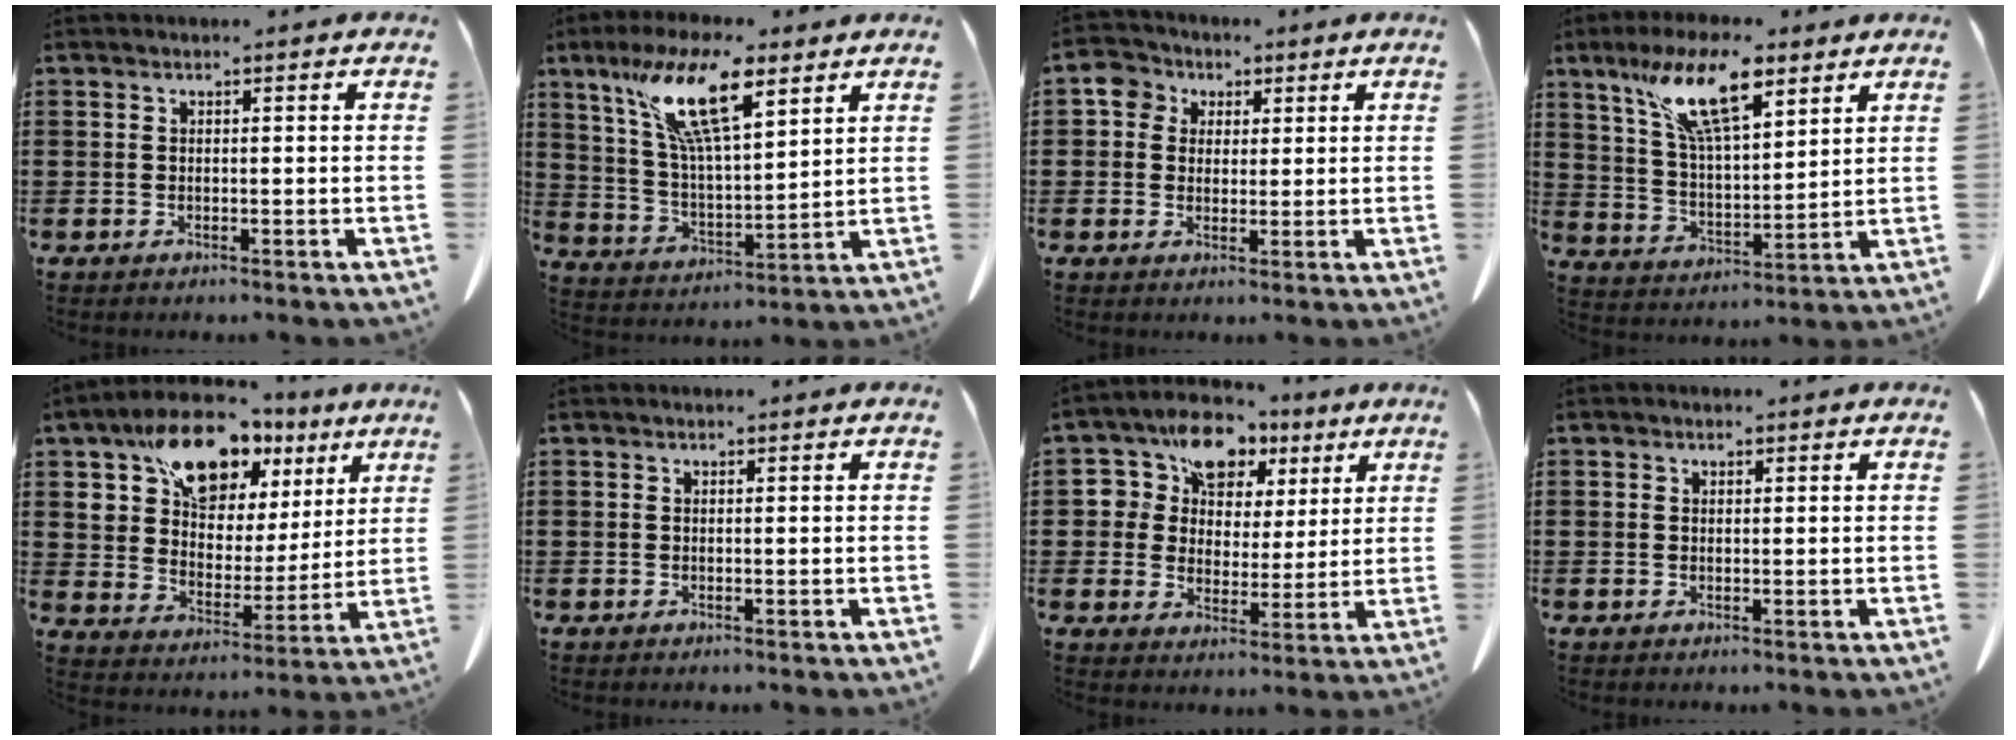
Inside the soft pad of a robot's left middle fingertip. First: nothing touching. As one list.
[{"total": 13.3, "force": [8.1, 3.6, 9.9], "torque": [-0.215, -0.014, 0.142]}, {"total": 4.7, "force": [2.0, 4.0, 1.5], "torque": [-0.041, 0.011, 0.035]}, {"total": 12.6, "force": [8.0, 3.9, 8.9], "torque": [-0.195, -0.012, 0.143]}, {"total": 13.6, "force": [9.7, 7.3, 6.2], "torque": [-0.136, -0.032, 0.178]}, {"total": 0.0}, {"total": 9.5, "force": [5.6, 7.2, 2.9], "torque": [-0.090, -0.015, 0.101]}, {"total": 0.5, "force": [0.3, 0.4, 0.2], "torque": [-0.006, 0.001, 0.007]}]